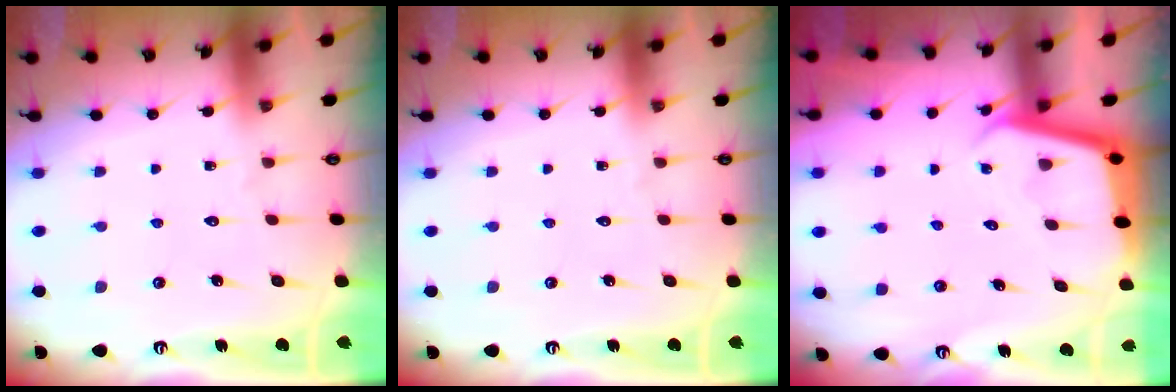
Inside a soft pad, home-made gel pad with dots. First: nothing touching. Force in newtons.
{"total": 0.0}
{"total": 3.4, "press": 3.4, "slide": 0.3}